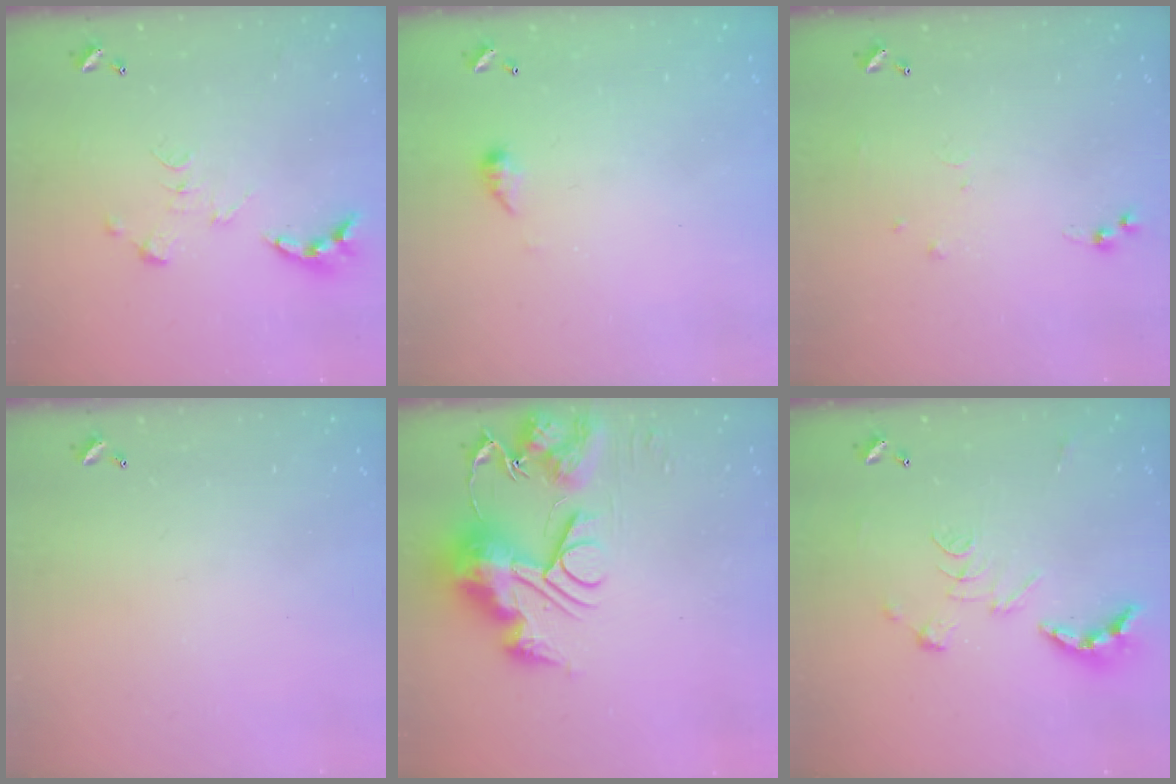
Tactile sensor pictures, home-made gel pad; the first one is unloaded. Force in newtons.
{"total": 3.5, "press": 3.4, "slide": 0.6}
{"total": 5.1, "press": 5.1, "slide": 0.6}
{"total": 0.0}
{"total": 14.3, "press": 14.2, "slide": 1.6}
{"total": 2.5, "press": 2.0, "slide": 1.5}